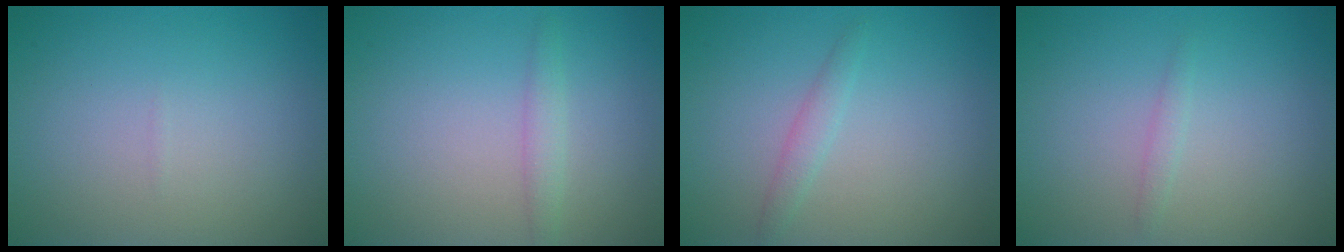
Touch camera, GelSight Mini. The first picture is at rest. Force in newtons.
{"total": 1.3, "press": 1.3, "slide": 0.1}
{"total": 1.2, "press": 1.2, "slide": 0.1}
{"total": 0.8, "press": 0.8, "slide": 0.0}